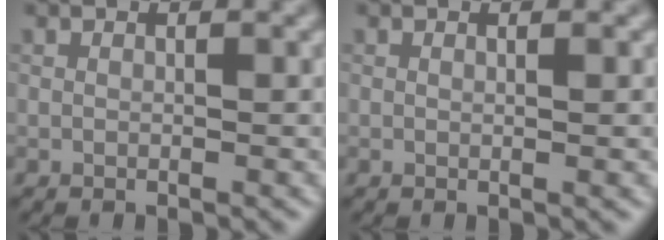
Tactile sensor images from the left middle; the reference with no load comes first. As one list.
[{"total": 1.3, "force": [0.3, 0.5, 1.1], "torque": [-0.011, 0.006, -0.003]}]